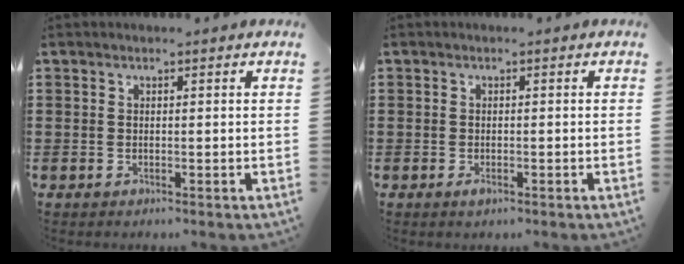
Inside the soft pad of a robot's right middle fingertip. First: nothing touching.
{"total": 0.9, "force": [-0.5, 0.4, 0.5], "torque": [-0.012, -0.002, -0.010]}